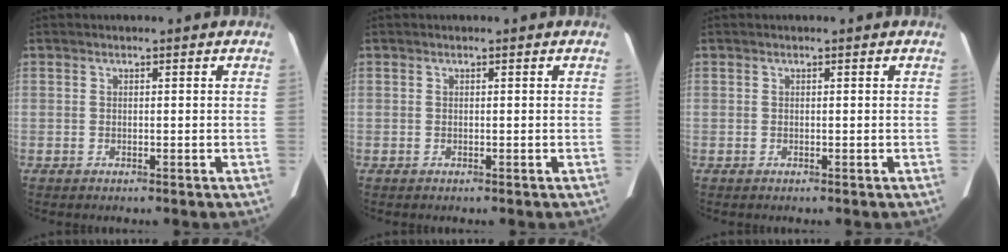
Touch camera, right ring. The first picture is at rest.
{"total": 0.0}
{"total": 0.0}